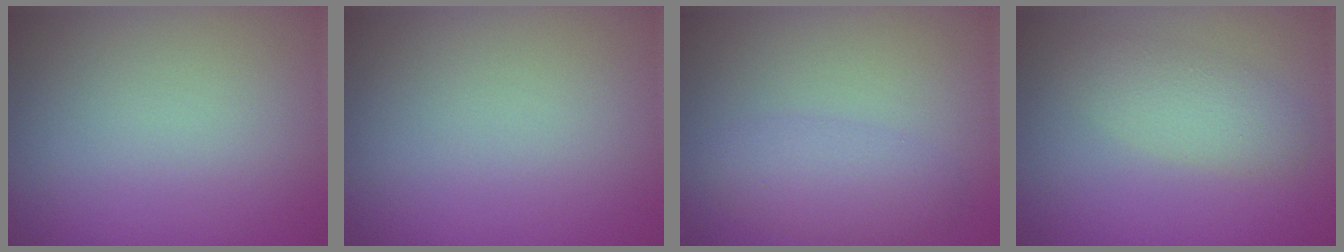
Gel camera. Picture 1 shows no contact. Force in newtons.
{"total": 0.0}
{"total": 3.0, "press": 3.0, "slide": 0.1}
{"total": 2.8, "press": 2.7, "slide": 0.3}